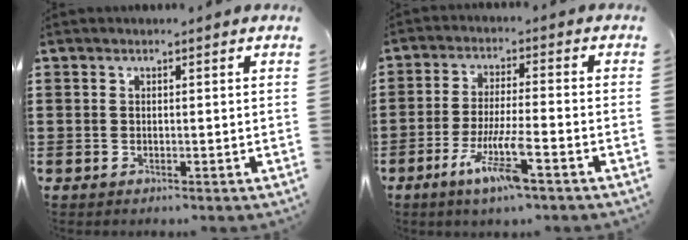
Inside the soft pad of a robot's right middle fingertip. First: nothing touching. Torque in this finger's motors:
{"motor_torque": [0.82, -0.78, 0.86, 0.13]}